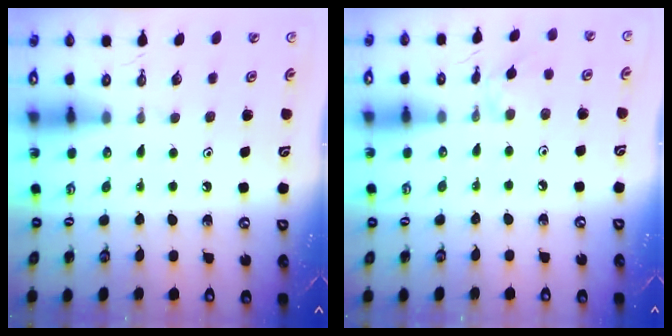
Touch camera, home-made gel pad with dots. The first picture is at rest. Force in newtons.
{"total": 1.8, "press": 1.8, "slide": 0.3}